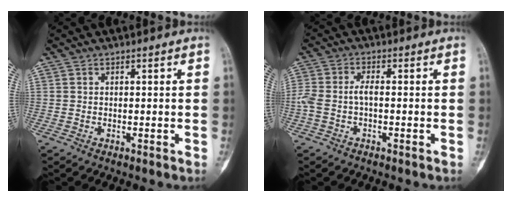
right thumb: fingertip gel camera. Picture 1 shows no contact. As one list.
[{"total": 4.7, "force": [-0.8, 2.3, 4.0], "torque": [-0.107, 0.018, -0.017]}]